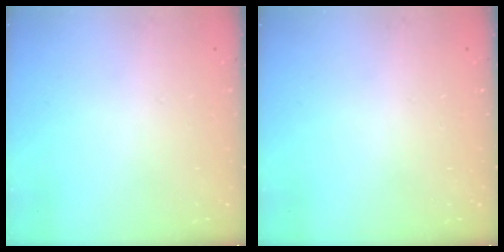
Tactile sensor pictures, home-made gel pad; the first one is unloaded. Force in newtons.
{"total": 0.0}